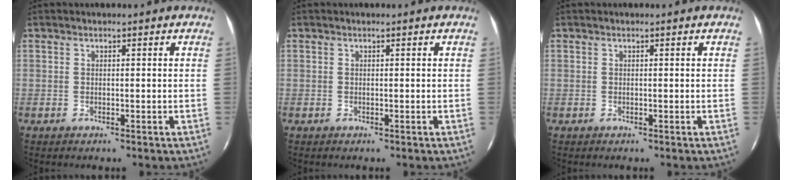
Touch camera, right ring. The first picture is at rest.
{"total": 0.0}
{"total": 0.0}